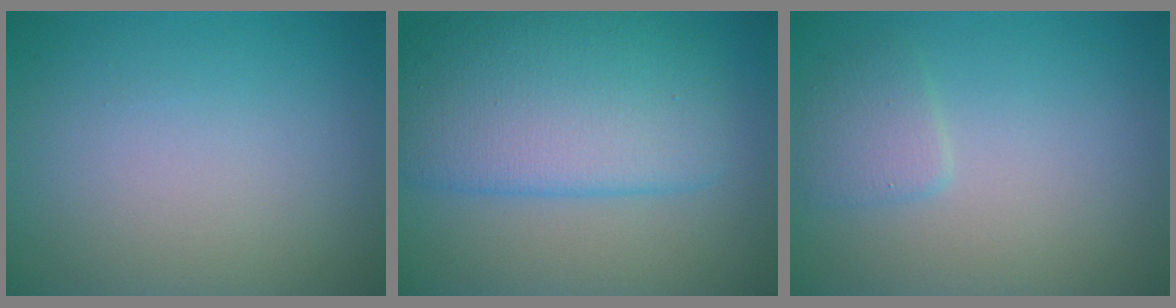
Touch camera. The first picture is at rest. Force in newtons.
{"total": 7.8, "press": 7.8, "slide": 0.1}
{"total": 1.6, "press": 1.6, "slide": 0.0}